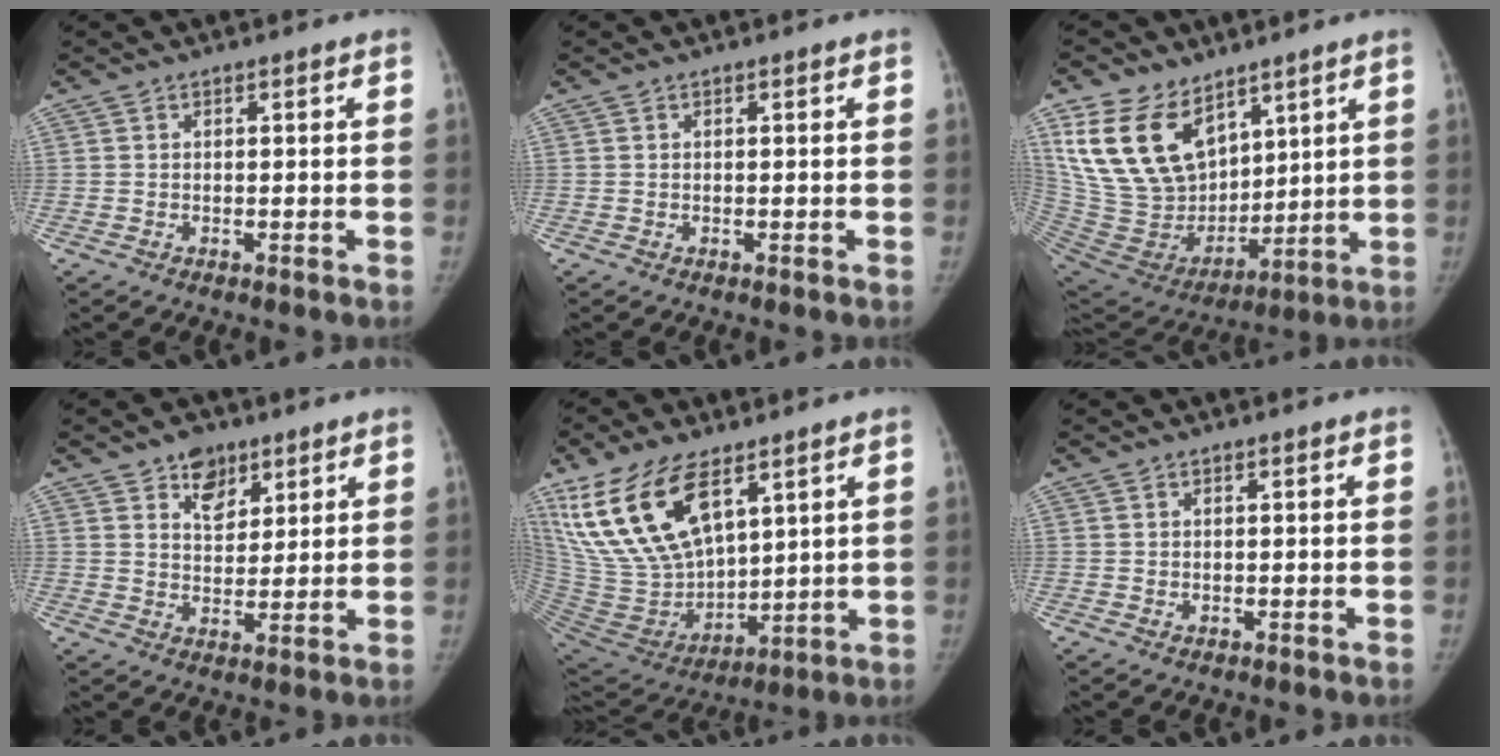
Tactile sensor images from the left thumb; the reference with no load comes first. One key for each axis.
{"total": 0.0}
{"total": 20.4, "fx": 11.1, "fy": 12.8, "fz": 11.3, "tx": -0.187, "ty": -0.047, "tz": 0.232}
{"total": 6.8, "fx": 4.2, "fy": 4.4, "fz": 3.0, "tx": -0.018, "ty": -0.024, "tz": 0.068}
{"total": 20.9, "fx": 11.2, "fy": 10.4, "fz": 14.2, "tx": -0.256, "ty": -0.054, "tz": 0.228}
{"total": 0.5, "fx": 0.1, "fy": 0.4, "fz": 0.3, "tx": -0.004, "ty": -0.002, "tz": 0.003}